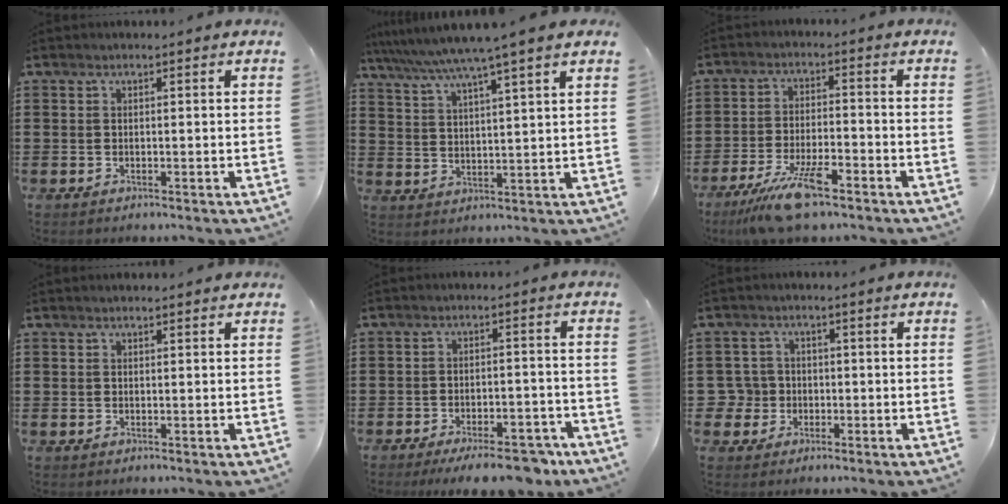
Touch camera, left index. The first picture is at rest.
{"total": 6.3, "force": [5.3, -1.0, 3.3], "torque": [-0.082, -0.029, 0.088]}
{"total": 8.4, "force": [-6.0, 1.8, 5.6], "torque": [-0.119, -0.004, -0.113]}
{"total": 0.5, "force": [0.4, 0.1, 0.3], "torque": [-0.006, 0.000, 0.009]}
{"total": 7.7, "force": [-6.3, 1.5, 4.1], "torque": [-0.059, 0.009, -0.109]}
{"total": 3.6, "force": [-0.8, 3.5, 0.4], "torque": [-0.040, -0.001, -0.024]}